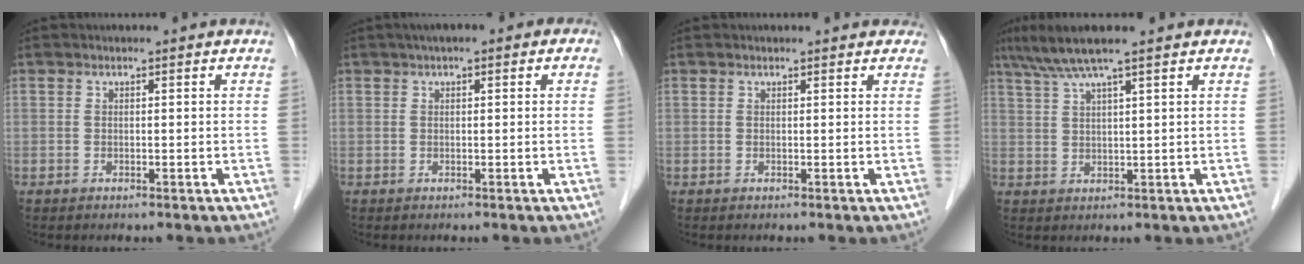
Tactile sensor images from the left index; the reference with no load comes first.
{"total": 3.6, "force": [1.7, 1.4, 2.9], "torque": [-0.043, 0.022, 0.018]}
{"total": 3.2, "force": [2.9, 1.1, 0.7], "torque": [-0.003, 0.015, 0.022]}
{"total": 6.0, "force": [4.7, -0.9, 3.6], "torque": [-0.074, 0.026, 0.090]}